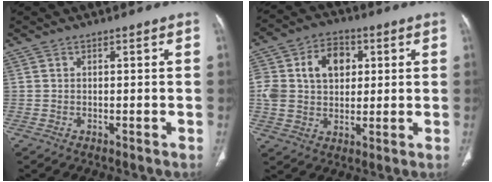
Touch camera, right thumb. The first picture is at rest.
{"total": 13.5, "force": [3.1, 9.9, 8.6], "torque": [-0.134, 0.009, 0.056]}